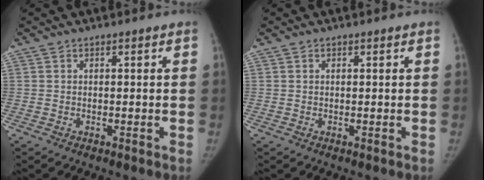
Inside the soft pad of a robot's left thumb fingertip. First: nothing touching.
{"total": 0.0}